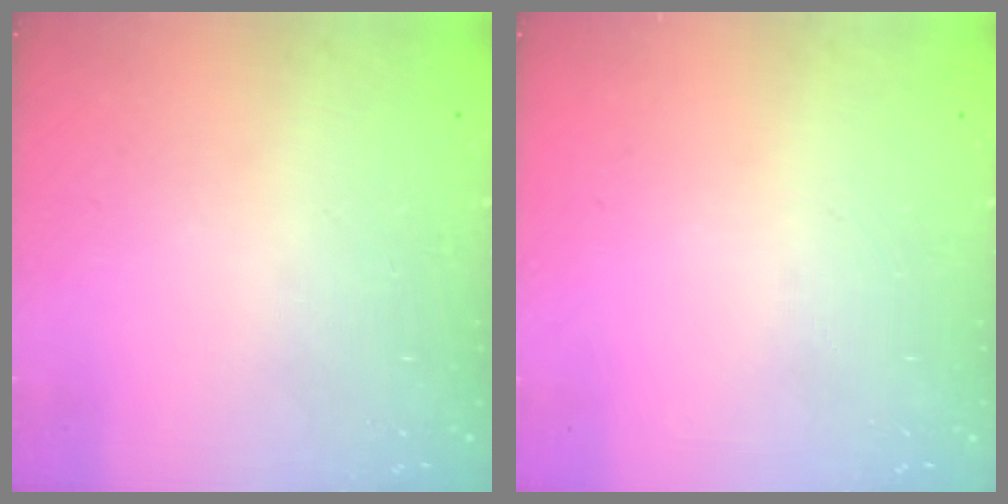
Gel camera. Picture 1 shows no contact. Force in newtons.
{"total": 0.0}